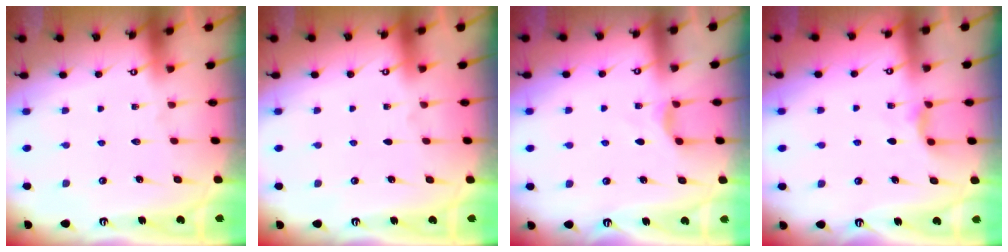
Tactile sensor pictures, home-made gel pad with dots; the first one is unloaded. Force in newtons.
{"total": 0.0}
{"total": 4.1, "press": 4.1, "slide": 0.6}
{"total": 4.8, "press": 4.7, "slide": 0.6}